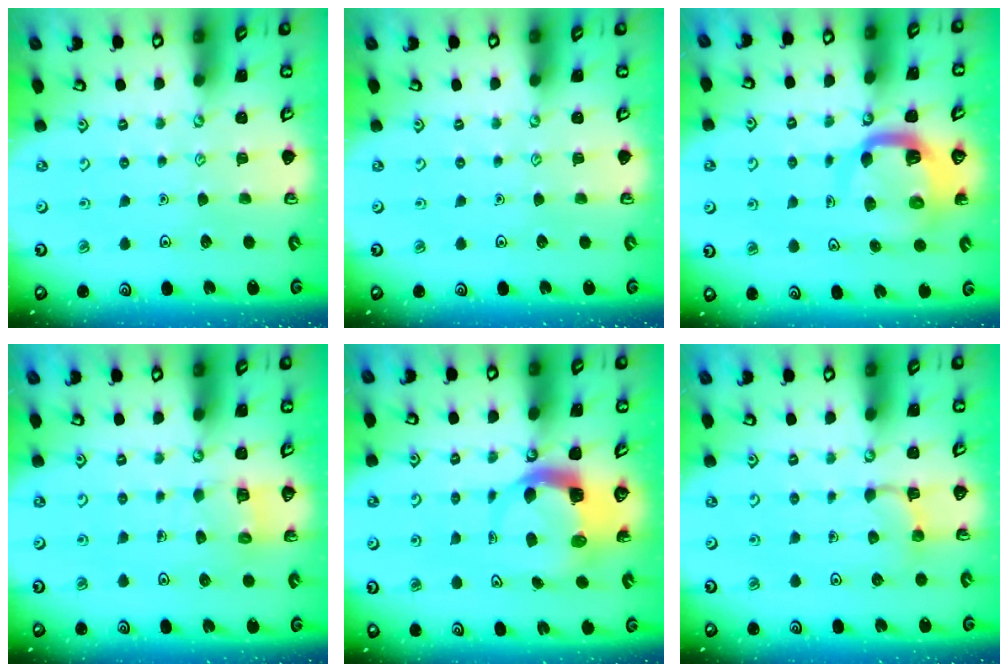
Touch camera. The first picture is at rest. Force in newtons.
{"total": 0.0}
{"total": 9.2, "press": 9.1, "slide": 1.2}
{"total": 4.7, "press": 4.7, "slide": 0.4}
{"total": 5.6, "press": 5.5, "slide": 0.9}
{"total": 3.5, "press": 3.4, "slide": 0.8}